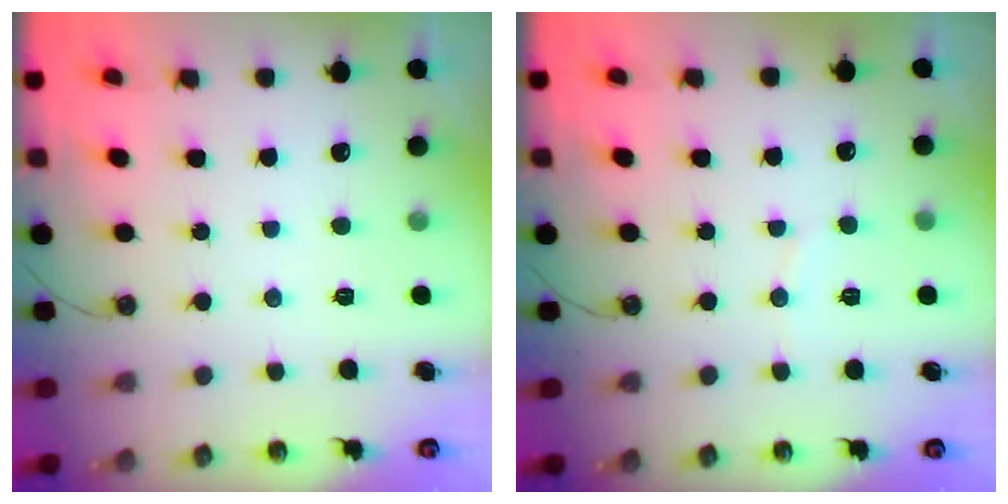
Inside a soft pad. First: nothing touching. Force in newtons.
{"total": 4.4, "press": 4.3, "slide": 0.5}